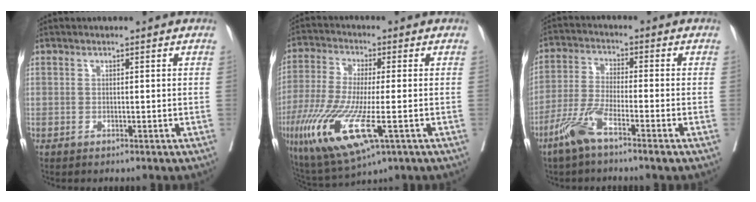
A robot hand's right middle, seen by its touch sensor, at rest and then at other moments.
{"total": 14.8, "force": [-5.2, 3.2, 13.5], "torque": [-0.283, -0.040, -0.086]}
{"total": 7.6, "force": [-5.0, 0.5, 5.8], "torque": [-0.128, -0.011, -0.105]}